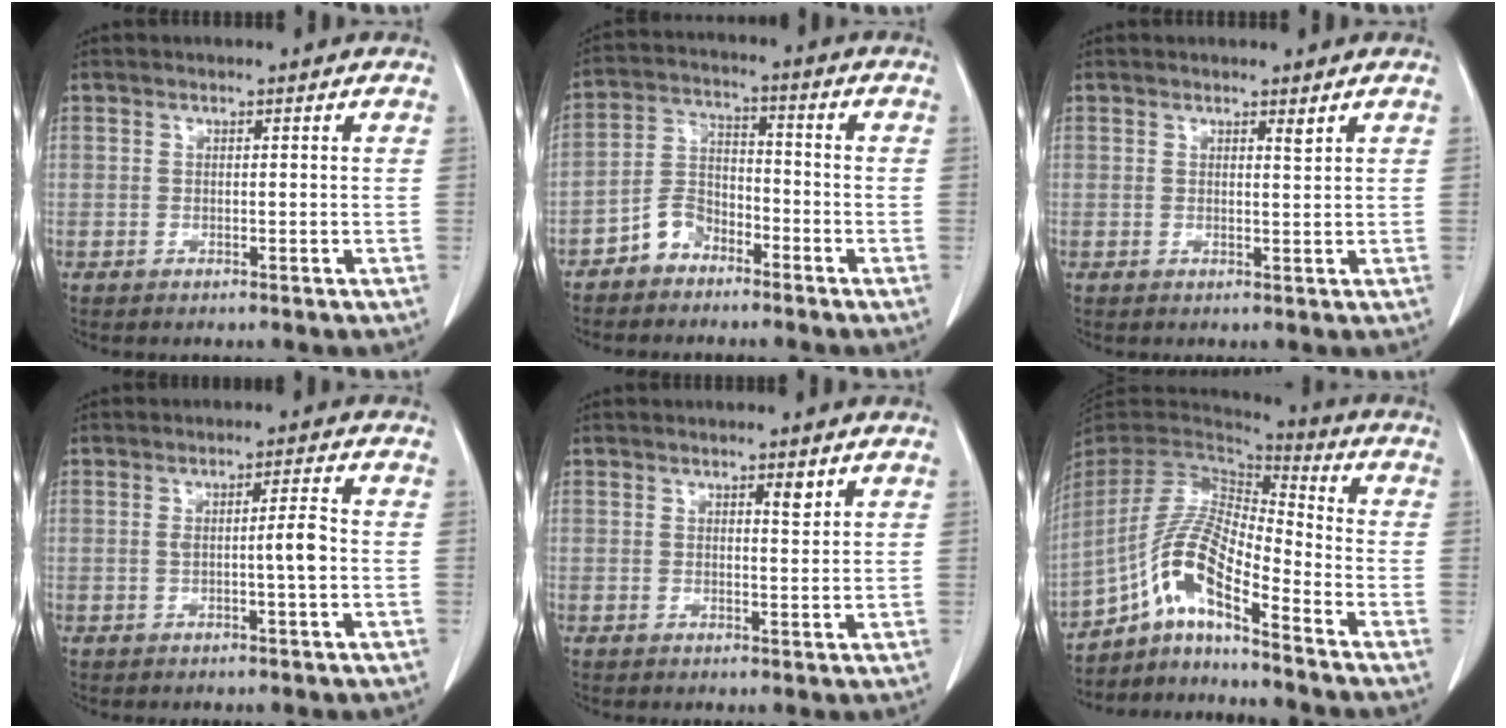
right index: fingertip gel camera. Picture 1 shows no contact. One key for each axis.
{"total": 5.6, "fx": -3.9, "fy": 3.5, "fz": 2.1, "tx": -0.045, "ty": 0.013, "tz": -0.077}
{"total": 1.0, "fx": 0.8, "fy": 0.0, "fz": 0.6, "tx": -0.009, "ty": -0.008, "tz": 0.012}
{"total": 3.5, "fx": -0.4, "fy": -0.1, "fz": 3.4, "tx": -0.058, "ty": 0.001, "tz": -0.006}
{"total": 2.0, "fx": 1.2, "fy": 0.4, "fz": 1.5, "tx": -0.023, "ty": -0.005, "tz": 0.018}
{"total": 11.6, "fx": -6.9, "fy": 1.6, "fz": 9.2, "tx": -0.194, "ty": 0.013, "tz": -0.133}